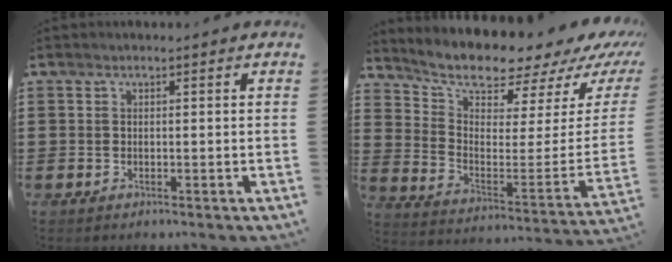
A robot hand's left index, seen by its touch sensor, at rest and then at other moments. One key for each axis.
{"total": 6.8, "fx": 6.4, "fy": 1.3, "fz": 2.0, "tx": -0.055, "ty": -0.073, "tz": 0.103}